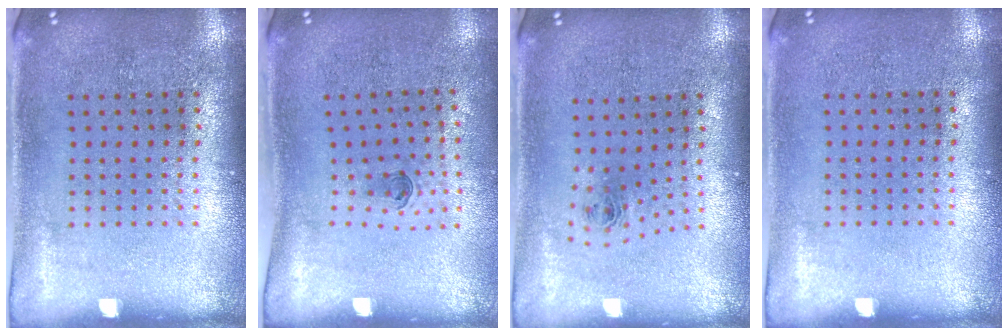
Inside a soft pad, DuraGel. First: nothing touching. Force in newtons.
{"total": 0.6, "press": 0.3, "slide": 0.5}
{"total": 0.9, "press": 0.4, "slide": 0.8}
{"total": 0.0}